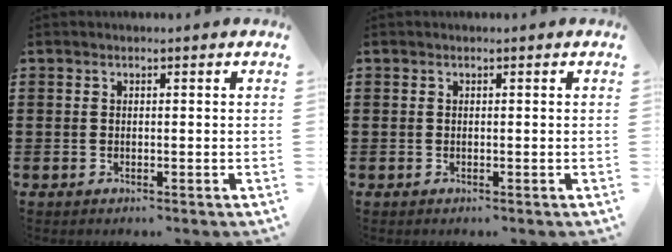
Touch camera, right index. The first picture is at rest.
{"total": 0.0}